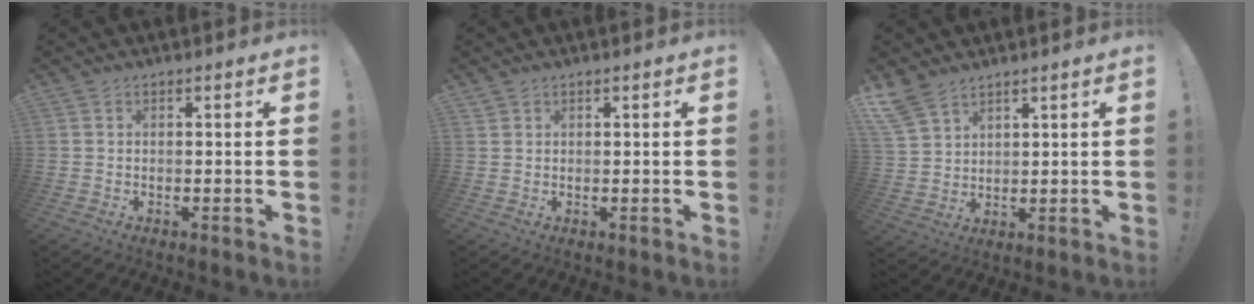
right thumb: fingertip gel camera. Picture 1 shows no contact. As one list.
[{"total": 1.5, "force": [1.3, 0.8, 0.4], "torque": [-0.001, -0.006, 0.024]}, {"total": 7.7, "force": [6.0, 3.7, 3.1], "torque": [-0.073, -0.025, 0.123]}]